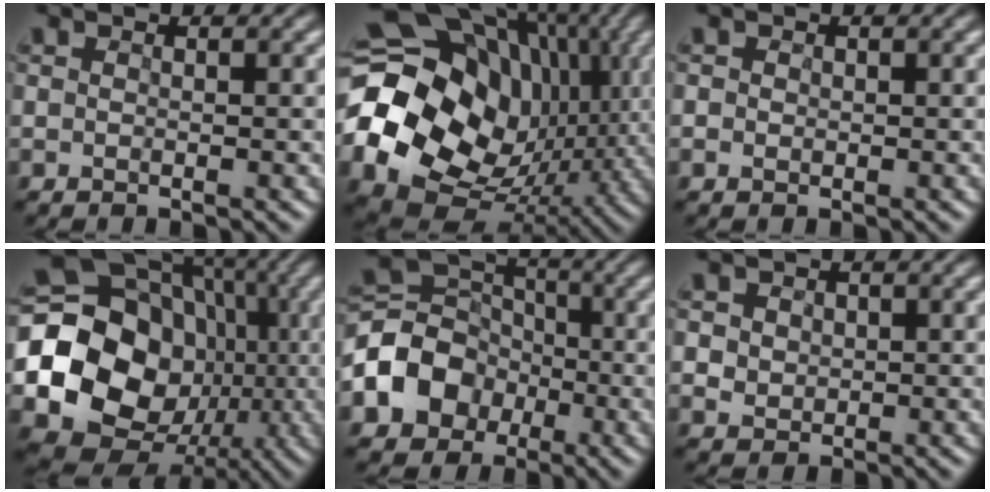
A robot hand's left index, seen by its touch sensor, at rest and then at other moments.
{"total": 21.1, "force": [2.2, 17.2, 12.1], "torque": [-0.272, -0.007, 0.052]}
{"total": 1.4, "force": [0.3, 1.2, 0.6], "torque": [0.005, 0.015, -0.008]}
{"total": 21.5, "force": [-1.8, 19.0, 9.9], "torque": [-0.179, -0.010, -0.051]}
{"total": 7.6, "force": [-2.6, 6.1, 3.7], "torque": [-0.071, 0.004, -0.055]}
{"total": 4.4, "force": [1.4, 3.7, 1.8], "torque": [-0.036, 0.033, 0.016]}